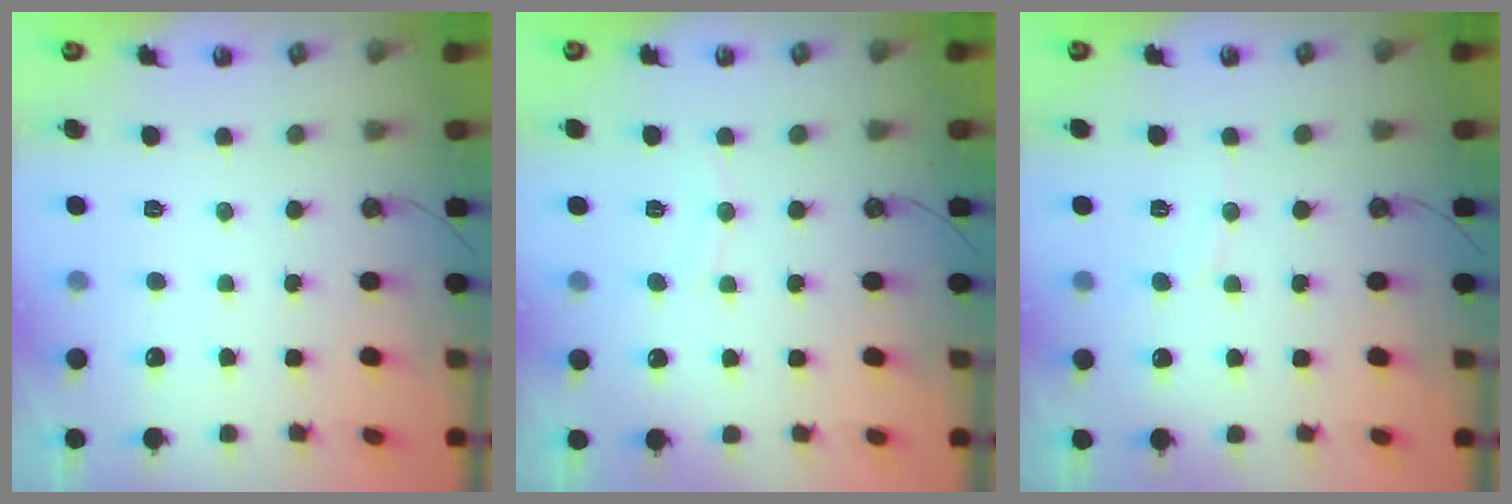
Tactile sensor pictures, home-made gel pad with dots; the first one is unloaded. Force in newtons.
{"total": 3.4, "press": 3.4, "slide": 0.3}
{"total": 4.6, "press": 4.6, "slide": 0.6}